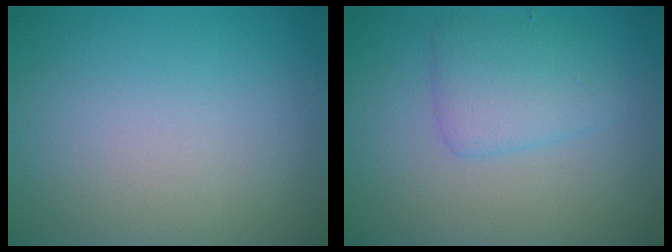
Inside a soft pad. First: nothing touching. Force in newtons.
{"total": 2.8, "press": 2.8, "slide": 0.1}